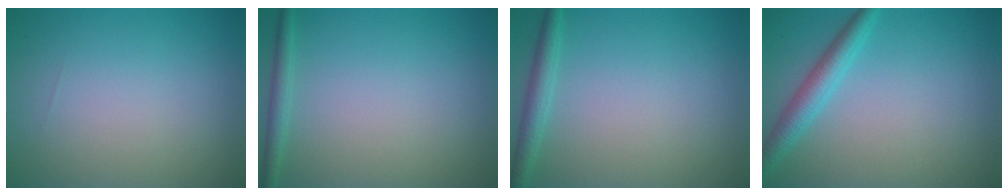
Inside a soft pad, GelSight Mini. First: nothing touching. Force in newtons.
{"total": 1.4, "press": 1.4, "slide": 0.1}
{"total": 1.9, "press": 1.9, "slide": 0.1}
{"total": 2.8, "press": 2.8, "slide": 0.1}